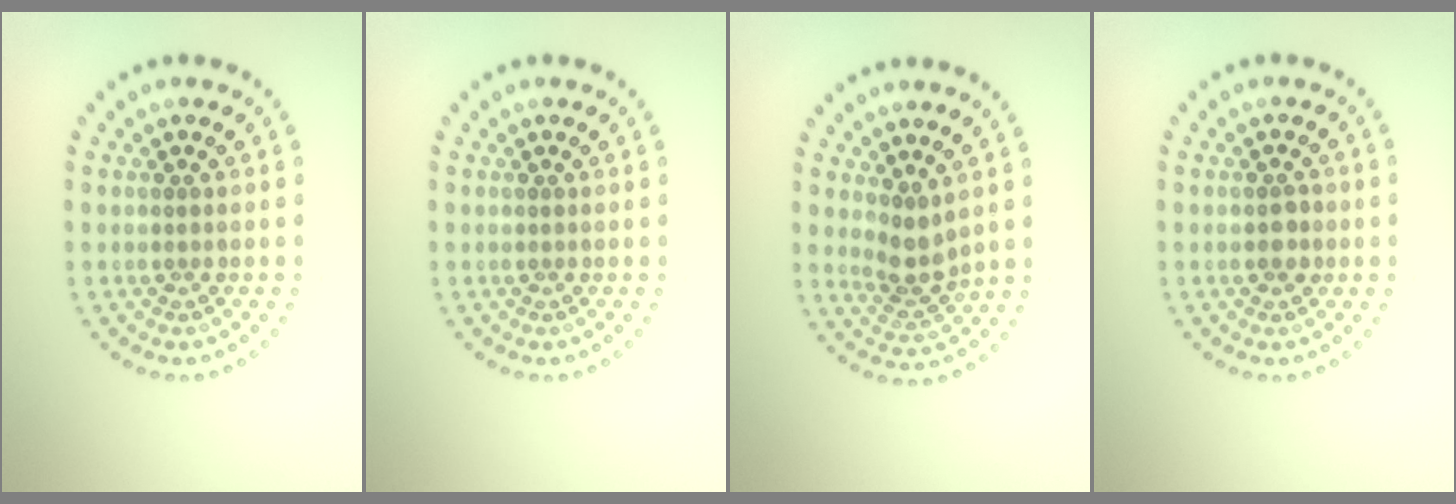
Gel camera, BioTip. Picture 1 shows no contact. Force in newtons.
{"total": 0.0}
{"total": 2.6, "press": 1.9, "slide": 1.8}
{"total": 1.5, "press": 1.5, "slide": 0.2}